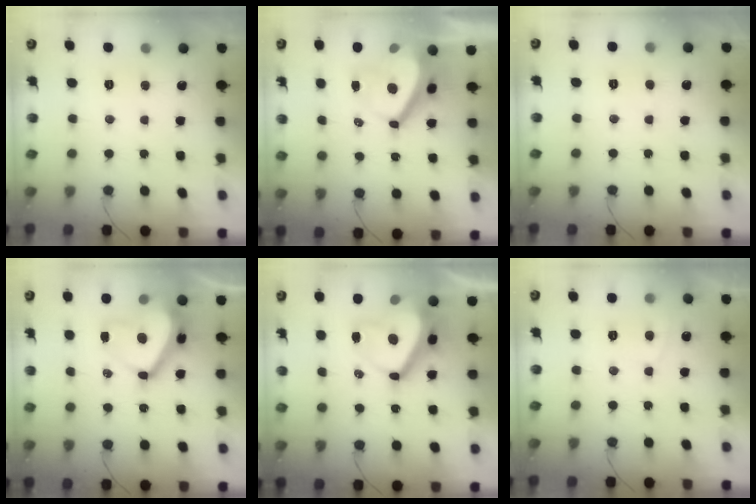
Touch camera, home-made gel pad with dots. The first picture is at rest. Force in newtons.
{"total": 9.0, "press": 8.9, "slide": 0.8}
{"total": 2.8, "press": 2.8, "slide": 0.3}
{"total": 15.0, "press": 14.8, "slide": 2.4}
{"total": 15.1, "press": 15.0, "slide": 1.7}
{"total": 2.0, "press": 1.9, "slide": 0.6}